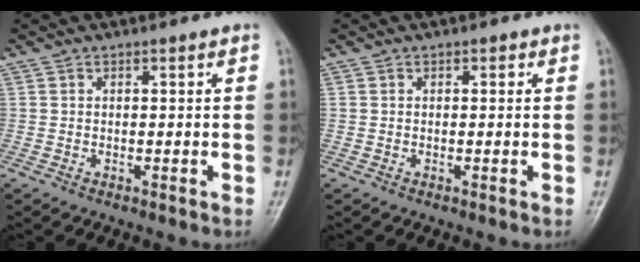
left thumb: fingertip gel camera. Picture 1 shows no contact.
{"total": 0.6, "force": [0.2, 0.5, 0.3], "torque": [0.003, 0.001, -0.001]}